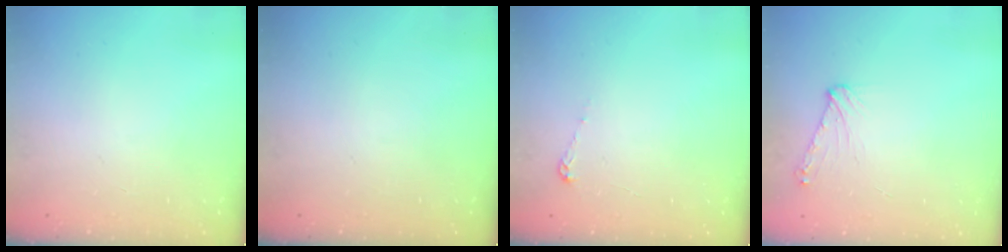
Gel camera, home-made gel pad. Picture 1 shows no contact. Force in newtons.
{"total": 0.0}
{"total": 3.9, "press": 3.9, "slide": 0.3}
{"total": 6.7, "press": 6.6, "slide": 1.1}